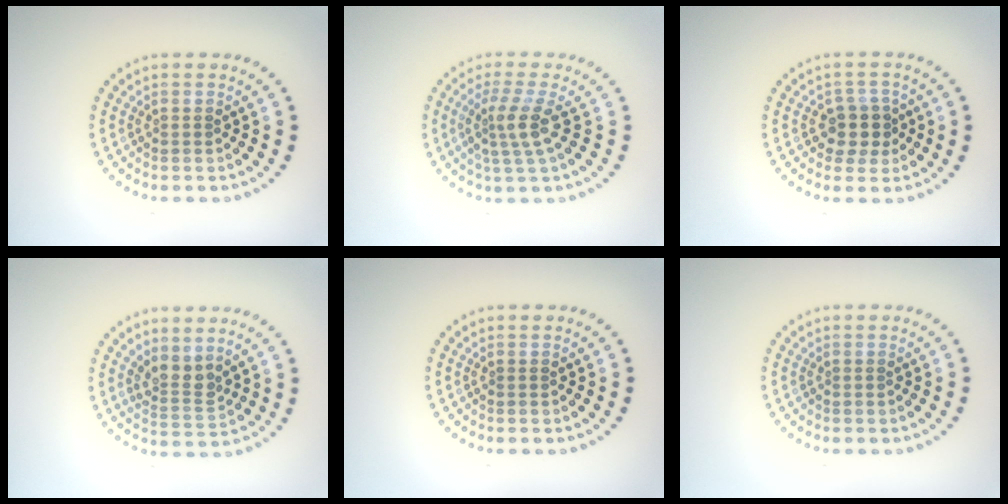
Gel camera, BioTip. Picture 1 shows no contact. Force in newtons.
{"total": 2.9, "press": 2.2, "slide": 1.9}
{"total": 2.7, "press": 2.4, "slide": 1.2}
{"total": 2.5, "press": 2.0, "slide": 1.6}
{"total": 0.0}
{"total": 0.0}